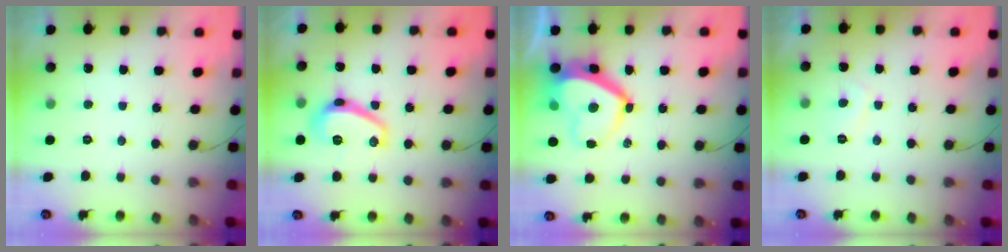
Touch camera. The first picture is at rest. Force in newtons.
{"total": 9.5, "press": 9.5, "slide": 0.8}
{"total": 10.2, "press": 10.0, "slide": 1.9}
{"total": 2.0, "press": 1.9, "slide": 0.5}